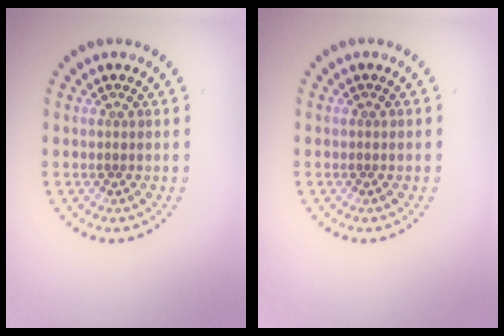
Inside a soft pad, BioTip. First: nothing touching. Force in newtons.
{"total": 0.0}